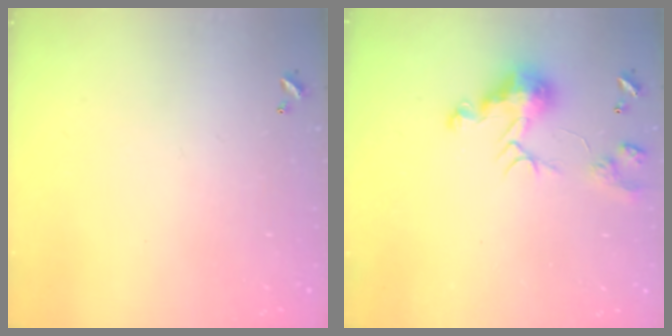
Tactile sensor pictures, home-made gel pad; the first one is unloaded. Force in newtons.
{"total": 11.0, "press": 11.0, "slide": 0.7}